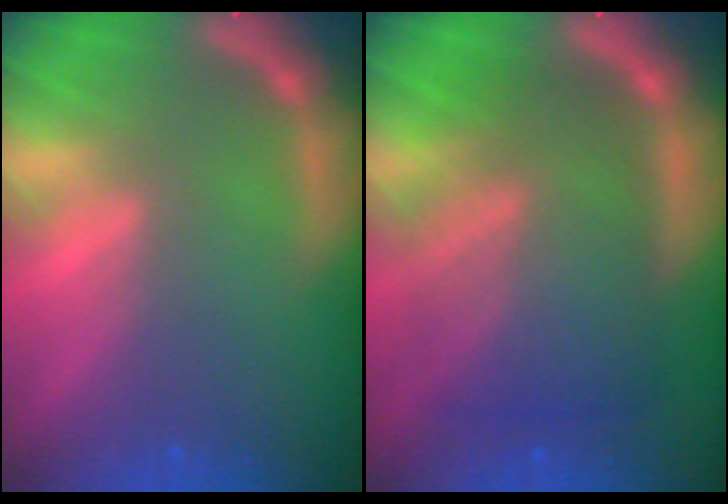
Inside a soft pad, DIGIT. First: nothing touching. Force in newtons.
{"total": 10.0}